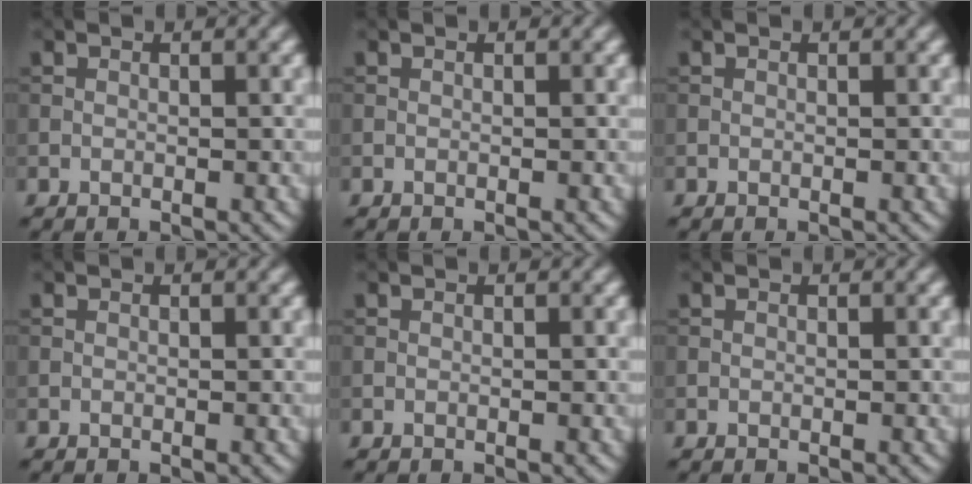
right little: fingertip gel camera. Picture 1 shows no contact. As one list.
[{"total": 0.0}, {"total": 0.0}, {"total": 0.0}, {"total": 0.0}, {"total": 0.0}]